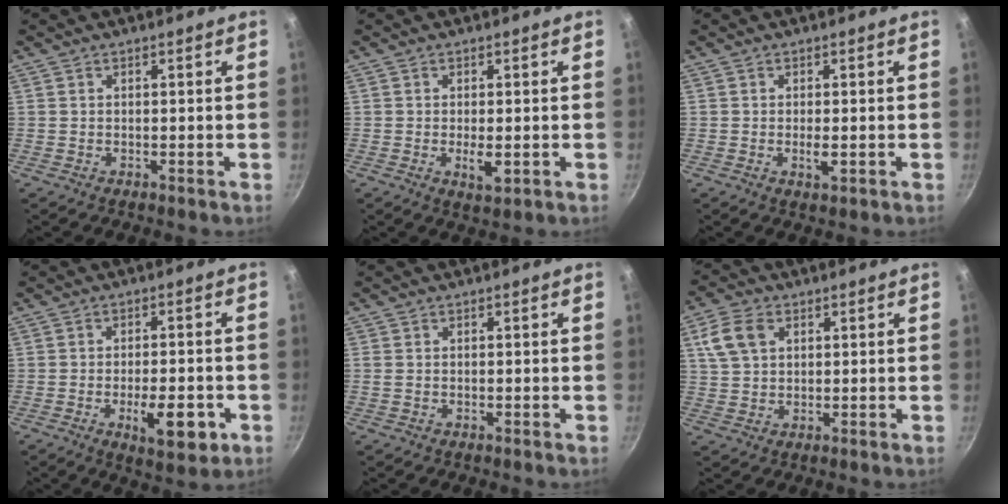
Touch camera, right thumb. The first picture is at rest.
{"total": 3.0, "force": [-0.5, 1.1, 2.7], "torque": [-0.047, -0.005, -0.007]}
{"total": 2.0, "force": [-0.4, 0.7, 1.8], "torque": [-0.037, -0.004, -0.005]}
{"total": 8.7, "force": [-3.1, 3.4, 7.4], "torque": [-0.104, 0.004, -0.041]}
{"total": 1.0, "force": [-0.1, 0.7, 0.7], "torque": [-0.022, -0.001, 0.000]}
{"total": 7.4, "force": [2.7, 5.0, 4.7], "torque": [-0.089, 0.004, 0.052]}